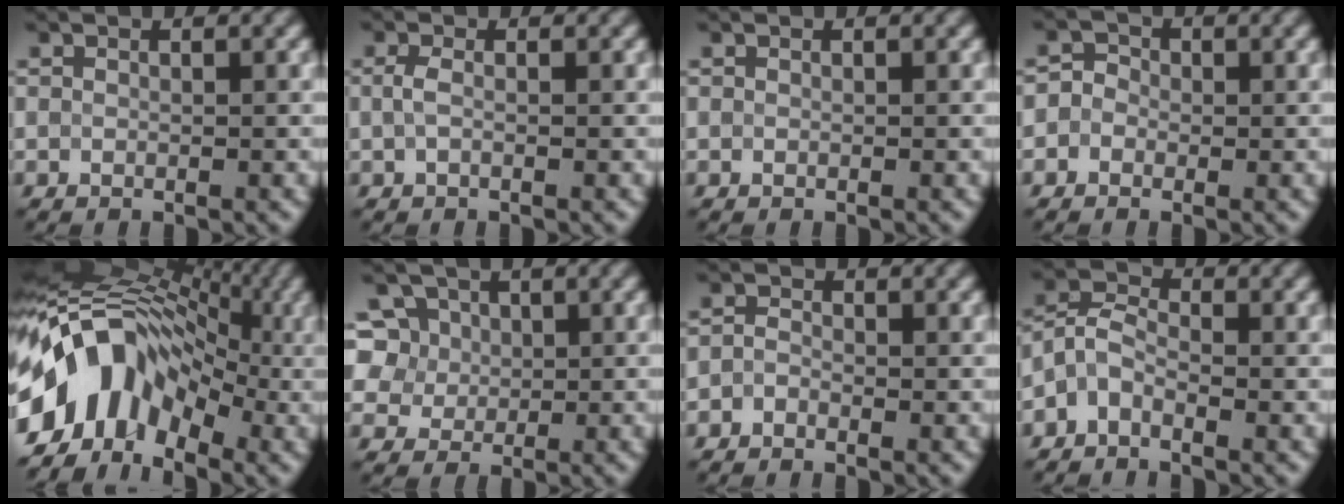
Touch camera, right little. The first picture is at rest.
{"total": 1.1, "force": [0.0, 0.5, 1.0], "torque": [-0.027, 0.000, -0.003]}
{"total": 0.0}
{"total": 1.7, "force": [-0.4, 1.6, 0.6], "torque": [0.002, 0.006, -0.019]}
{"total": 11.2, "force": [-3.7, 7.8, 7.2], "torque": [-0.118, 0.015, -0.074]}
{"total": 9.5, "force": [4.1, 7.5, 4.2], "torque": [-0.087, 0.032, 0.048]}
{"total": 1.0, "force": [-0.7, 0.6, 0.4], "torque": [-0.006, 0.002, -0.020]}
{"total": 2.8, "force": [-1.5, 1.5, 1.8], "torque": [-0.035, 0.009, -0.045]}